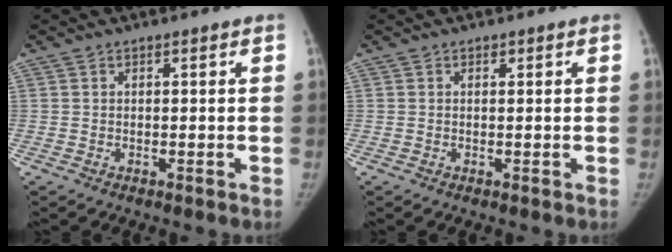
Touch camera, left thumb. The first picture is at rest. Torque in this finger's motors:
{"motor_torque": [0.10, -0.26, -0.12, 0.13, -0.02]}